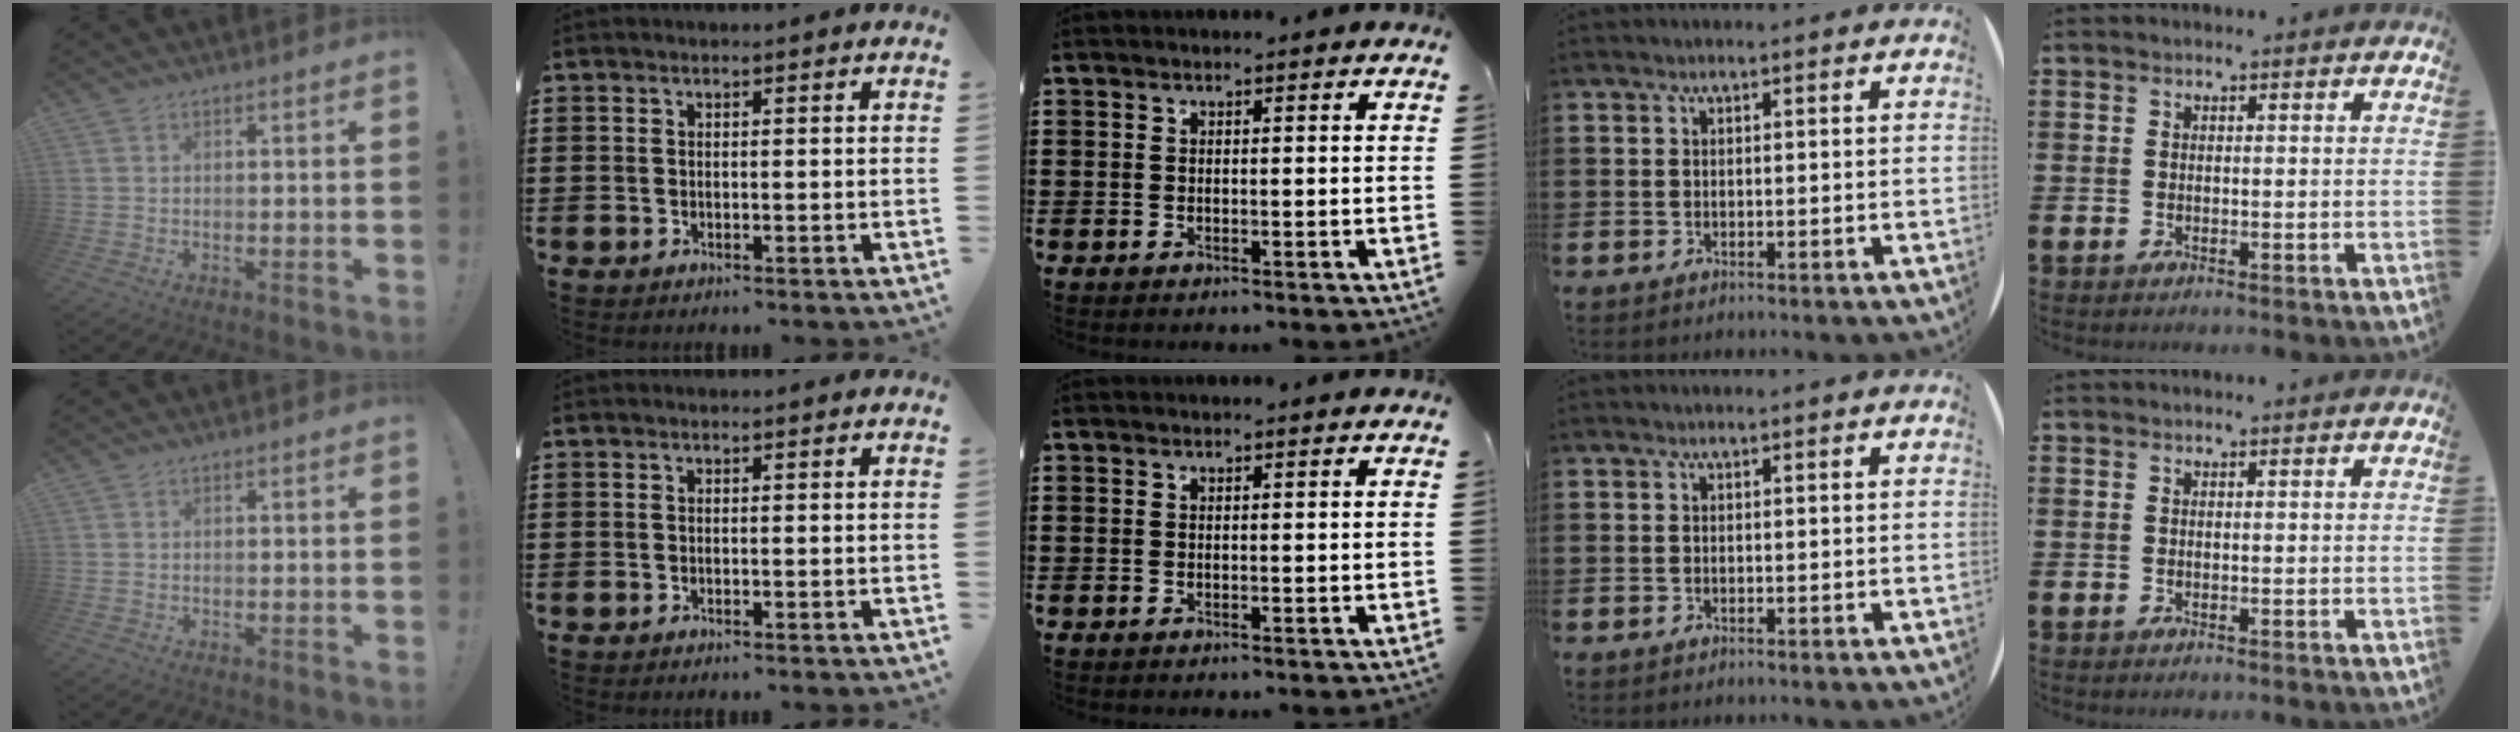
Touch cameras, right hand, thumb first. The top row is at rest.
{}